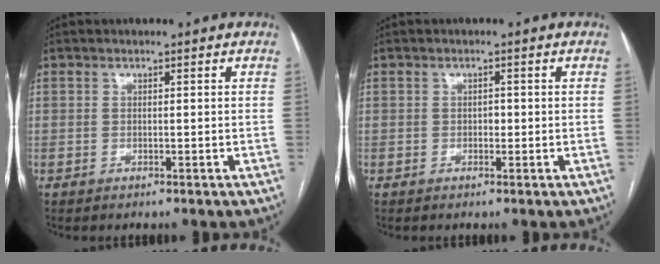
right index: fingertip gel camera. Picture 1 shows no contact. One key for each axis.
{"total": 1.0, "fx": -0.1, "fy": 0.7, "fz": 0.7, "tx": -0.008, "ty": 0.003, "tz": -0.003}